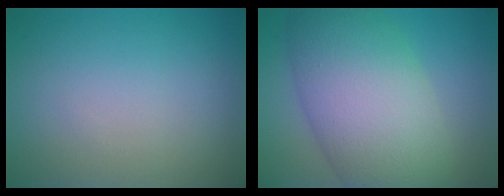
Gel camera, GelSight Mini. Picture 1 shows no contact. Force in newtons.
{"total": 11.0, "press": 11.0, "slide": 0.3}